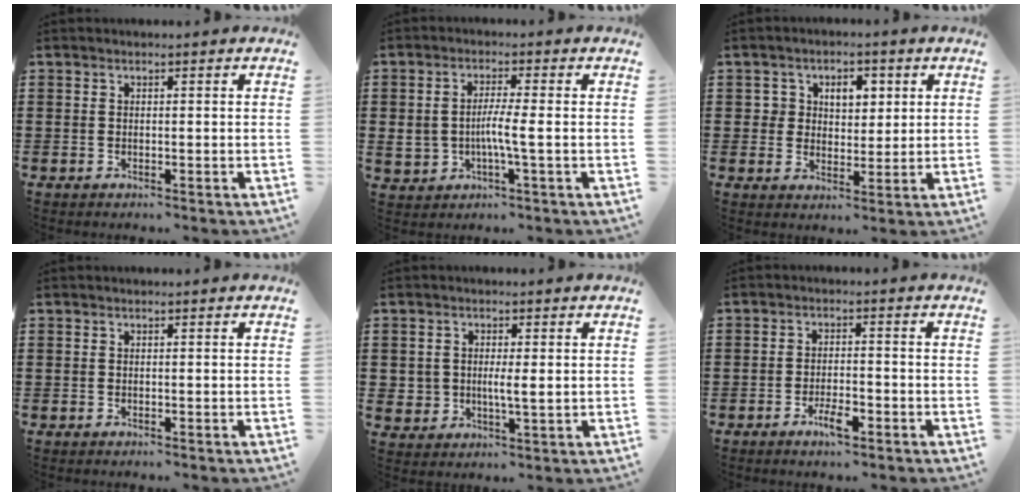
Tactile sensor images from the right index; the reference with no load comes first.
{"total": 3.8, "force": [-0.8, 1.0, 3.6], "torque": [-0.073, 0.000, -0.020]}
{"total": 4.2, "force": [1.4, 3.5, 2.0], "torque": [-0.053, 0.017, 0.021]}
{"total": 0.0}
{"total": 2.8, "force": [0.0, 2.0, 1.9], "torque": [-0.044, 0.009, -0.001]}
{"total": 3.8, "force": [-2.2, 1.0, 2.9], "torque": [-0.061, -0.002, -0.045]}